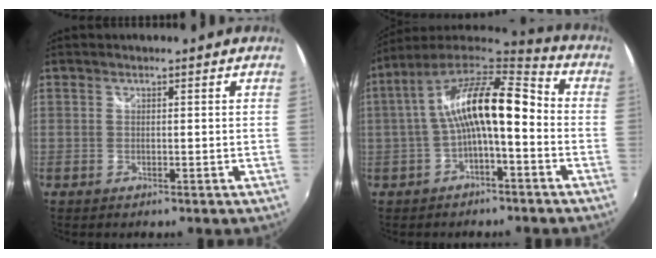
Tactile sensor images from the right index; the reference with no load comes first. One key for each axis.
{"total": 15.2, "fx": -1.2, "fy": 5.0, "fz": 14.3, "tx": -0.264, "ty": 0.024, "tz": -0.029}